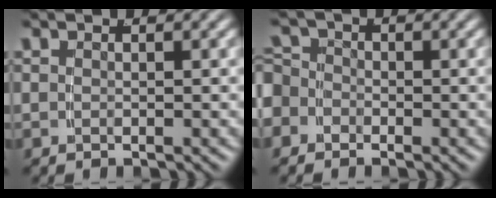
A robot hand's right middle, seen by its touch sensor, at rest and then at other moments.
{"total": 3.6, "force": [-1.5, 3.1, 0.9], "torque": [-0.019, -0.014, -0.029]}